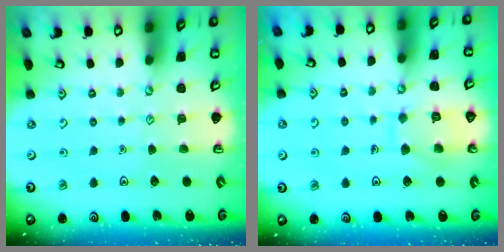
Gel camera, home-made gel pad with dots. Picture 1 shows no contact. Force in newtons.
{"total": 9.8, "press": 9.8, "slide": 1.0}